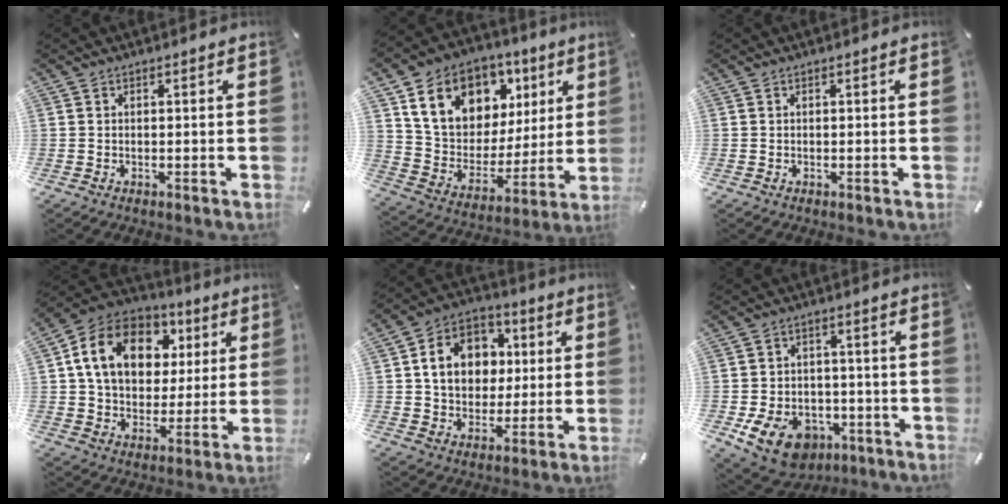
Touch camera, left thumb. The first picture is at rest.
{"total": 16.5, "force": [8.3, 12.5, 6.7], "torque": [-0.120, -0.038, 0.159]}
{"total": 0.0}
{"total": 16.4, "force": [5.1, 12.7, 9.0], "torque": [-0.176, 0.001, 0.095]}
{"total": 13.1, "force": [1.7, 11.2, 6.4], "torque": [-0.111, 0.009, 0.036]}
{"total": 11.5, "force": [-5.7, 8.2, 5.6], "torque": [-0.113, 0.036, -0.096]}